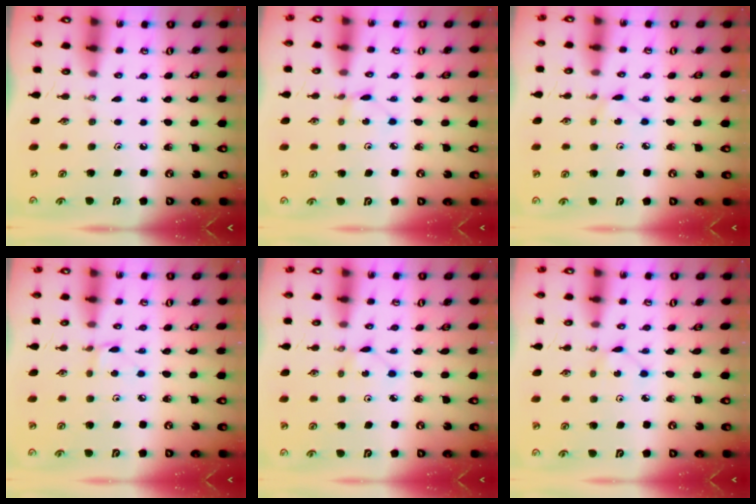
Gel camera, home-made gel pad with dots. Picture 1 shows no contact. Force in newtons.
{"total": 0.7, "press": 0.7, "slide": 0.1}
{"total": 2.6, "press": 2.5, "slide": 0.3}
{"total": 1.7, "press": 1.7, "slide": 0.0}
{"total": 1.3, "press": 1.3, "slide": 0.1}
{"total": 1.2, "press": 1.2, "slide": 0.2}